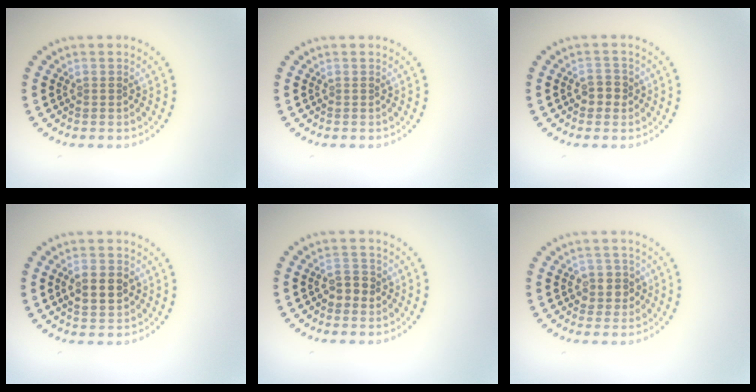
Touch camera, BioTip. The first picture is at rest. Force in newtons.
{"total": 0.0}
{"total": 1.9, "press": 1.8, "slide": 0.5}
{"total": 3.2, "press": 3.2, "slide": 0.1}
{"total": 2.1, "press": 2.1, "slide": 0.4}
{"total": 2.1, "press": 2.0, "slide": 0.7}